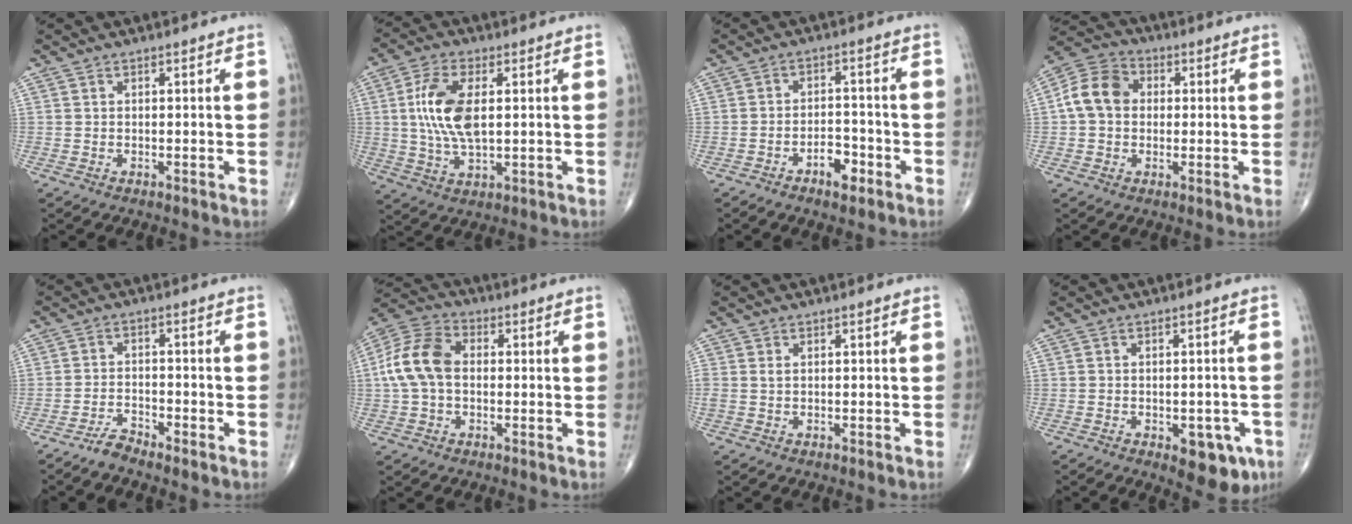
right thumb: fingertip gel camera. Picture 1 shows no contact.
{"total": 11.2, "force": [1.6, 5.3, 9.7], "torque": [-0.201, -0.003, 0.031]}
{"total": 4.8, "force": [-2.8, 2.3, 3.1], "torque": [-0.034, 0.023, -0.045]}
{"total": 9.4, "force": [0.7, 7.5, 5.6], "torque": [-0.096, 0.026, 0.001]}
{"total": 3.1, "force": [-2.9, 0.5, 1.1], "torque": [-0.023, 0.012, -0.059]}
{"total": 11.4, "force": [0.3, 7.8, 8.3], "torque": [-0.170, 0.032, -0.004]}
{"total": 1.0, "force": [0.2, 0.6, 0.7], "torque": [-0.020, 0.006, 0.009]}
{"total": 7.9, "force": [-3.5, 4.1, 5.8], "torque": [-0.040, 0.009, -0.037]}